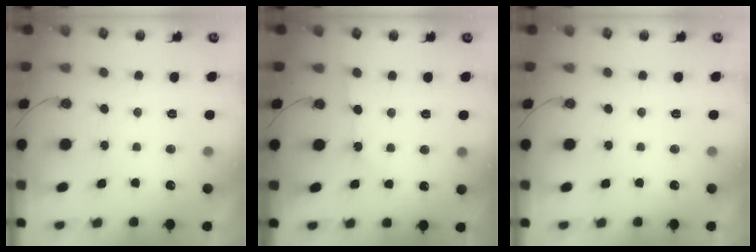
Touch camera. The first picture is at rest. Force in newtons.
{"total": 3.1, "press": 3.1, "slide": 0.5}
{"total": 0.0}